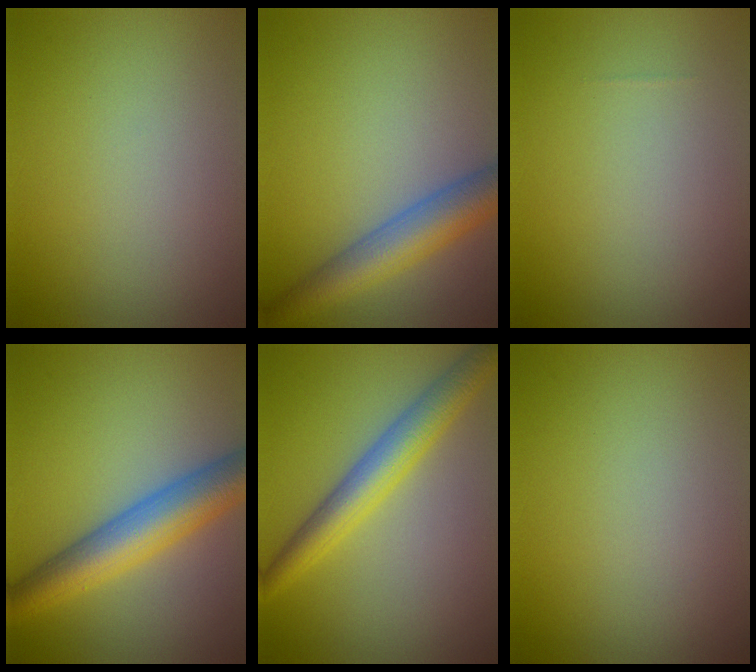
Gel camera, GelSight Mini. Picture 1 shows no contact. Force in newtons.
{"total": 5.7, "press": 5.7, "slide": 0.3}
{"total": 0.0}
{"total": 7.0, "press": 7.0, "slide": 0.1}
{"total": 4.4, "press": 4.4, "slide": 0.1}
{"total": 0.0}